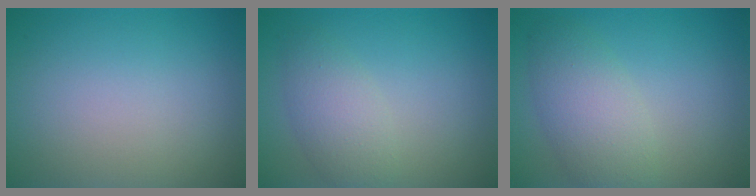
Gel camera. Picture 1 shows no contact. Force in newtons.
{"total": 3.1, "press": 3.1, "slide": 0.1}
{"total": 4.2, "press": 4.2, "slide": 0.3}